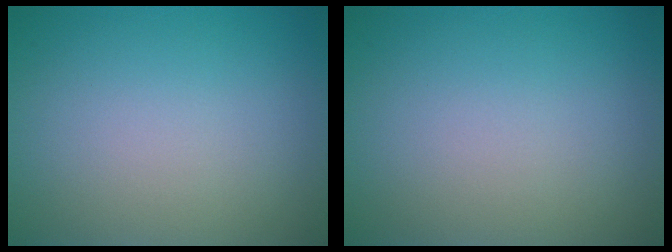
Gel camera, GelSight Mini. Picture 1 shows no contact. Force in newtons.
{"total": 0.0}